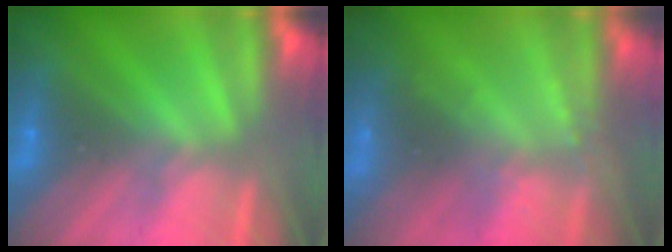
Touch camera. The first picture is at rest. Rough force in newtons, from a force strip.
{"total": 2.2}